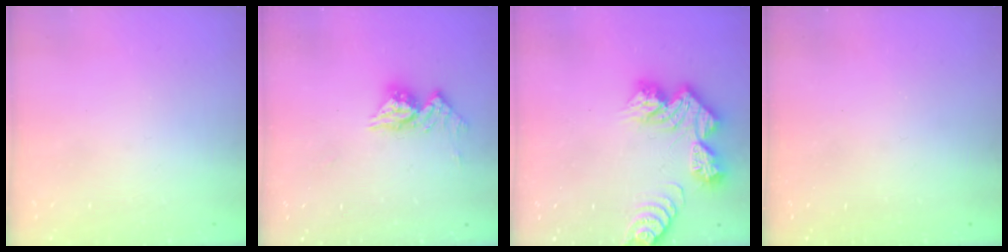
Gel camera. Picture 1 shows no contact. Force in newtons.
{"total": 9.9, "press": 9.8, "slide": 0.9}
{"total": 13.0, "press": 13.0, "slide": 1.1}
{"total": 0.0}